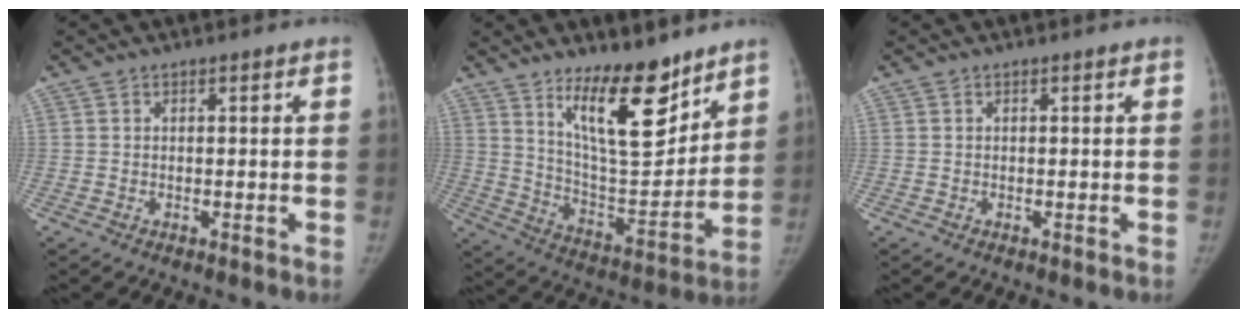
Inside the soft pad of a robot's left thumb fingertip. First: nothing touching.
{"total": 17.1, "force": [11.6, 5.8, 11.1], "torque": [-0.131, -0.096, 0.203]}
{"total": 0.0}